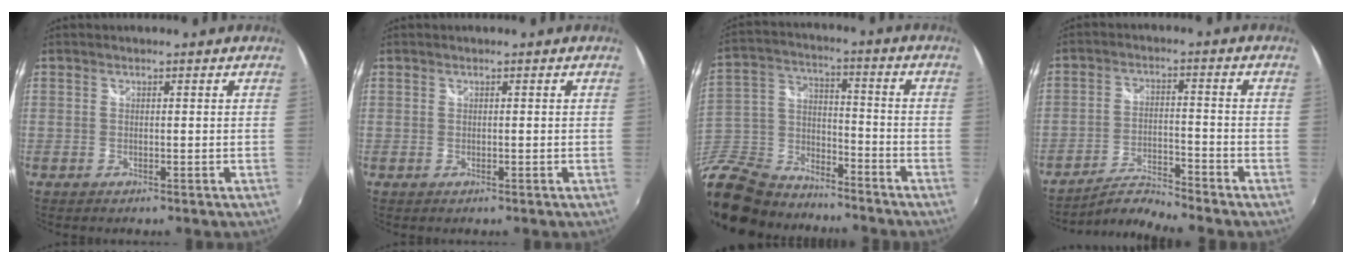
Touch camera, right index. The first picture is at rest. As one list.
[{"total": 0.0}, {"total": 24.6, "force": [-17.9, 12.7, 11.2], "torque": [-0.302, 0.001, -0.307]}, {"total": 6.5, "force": [-6.3, -1.3, 0.6], "torque": [-0.026, 0.012, -0.124]}]